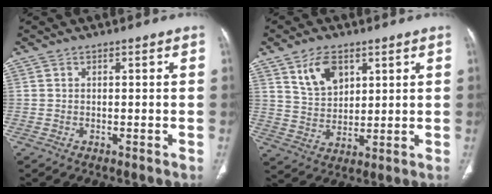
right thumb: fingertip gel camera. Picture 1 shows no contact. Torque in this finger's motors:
{"motor_torque": [-0.63, 0.75, 0.10, -0.02, 0.17]}